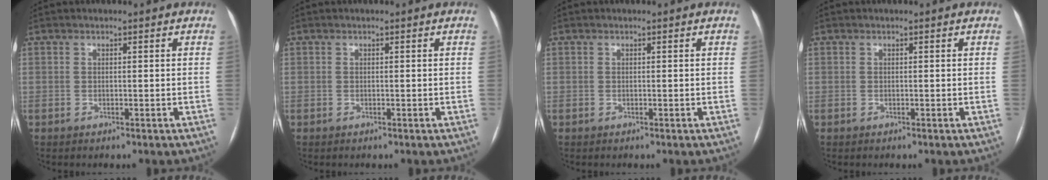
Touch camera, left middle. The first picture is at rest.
{"total": 0.0}
{"total": 0.0}
{"total": 0.0}